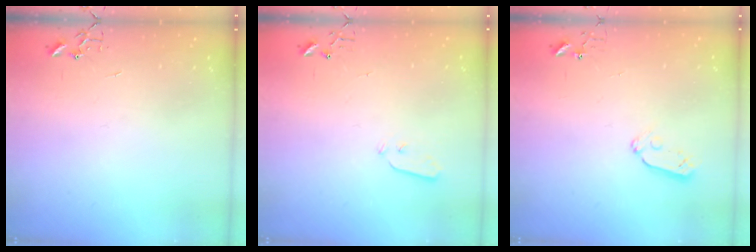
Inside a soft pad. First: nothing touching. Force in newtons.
{"total": 3.8, "press": 3.8, "slide": 0.1}
{"total": 4.7, "press": 4.6, "slide": 0.9}